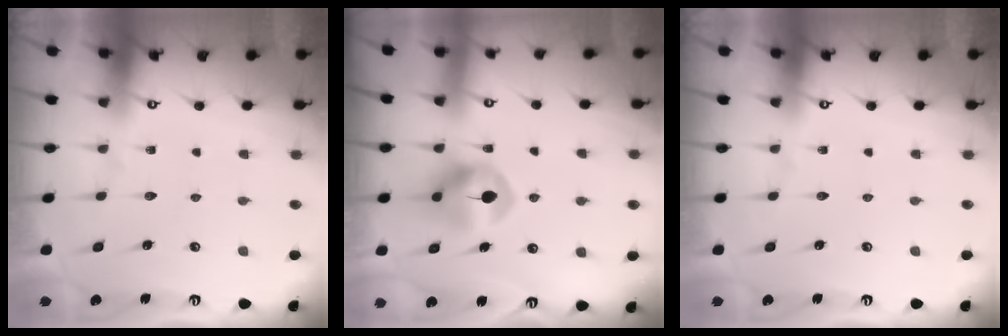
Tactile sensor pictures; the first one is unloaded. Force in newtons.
{"total": 8.7, "press": 8.7, "slide": 0.4}
{"total": 0.0}